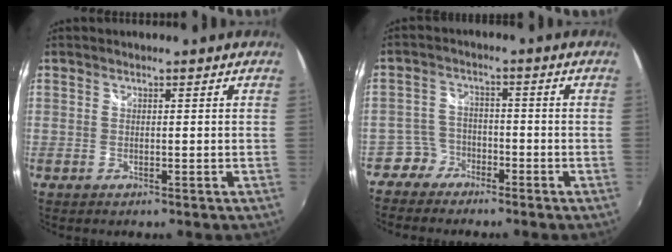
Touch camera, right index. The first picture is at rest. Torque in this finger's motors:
{"motor_torque": [0.05, -0.02, 0.03, -0.02]}